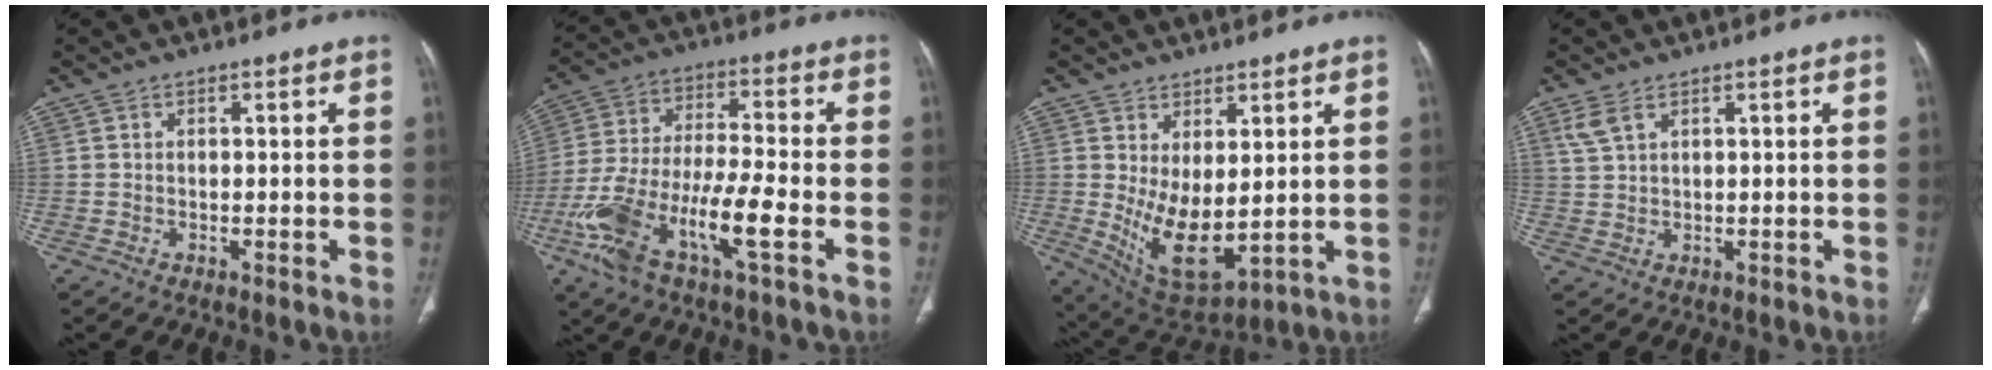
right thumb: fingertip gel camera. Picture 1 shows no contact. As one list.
[{"total": 16.0, "force": [-6.5, 3.8, 14.1], "torque": [-0.307, 0.024, -0.123]}, {"total": 10.4, "force": [1.0, 4.9, 9.1], "torque": [-0.152, -0.032, 0.043]}, {"total": 3.1, "force": [1.8, 1.4, 2.0], "torque": [-0.051, 0.005, 0.050]}]